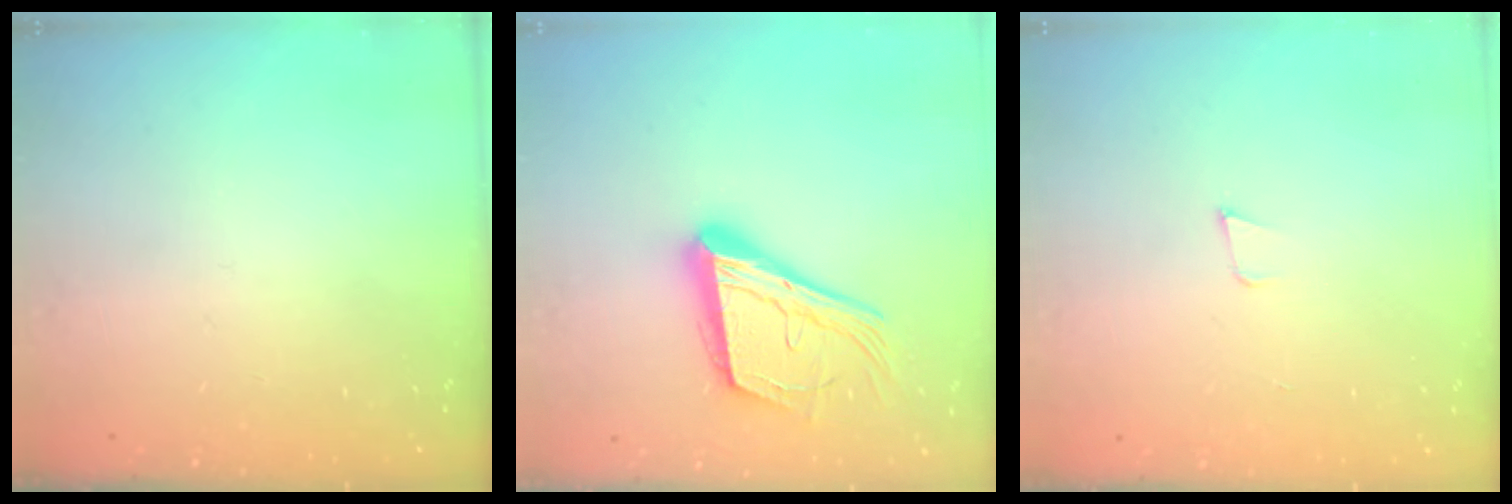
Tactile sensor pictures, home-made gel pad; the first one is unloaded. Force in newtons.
{"total": 21.0, "press": 20.9, "slide": 2.7}
{"total": 3.4, "press": 2.1, "slide": 2.7}